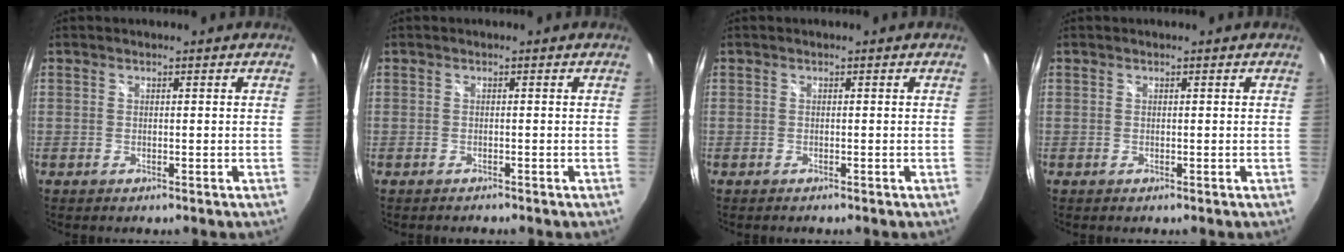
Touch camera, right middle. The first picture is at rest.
{"total": 1.0, "force": [-1.0, 0.2, 0.1], "torque": [-0.005, -0.006, -0.016]}
{"total": 0.5, "force": [-0.5, 0.1, 0.1], "torque": [-0.003, -0.004, -0.010]}
{"total": 0.0}